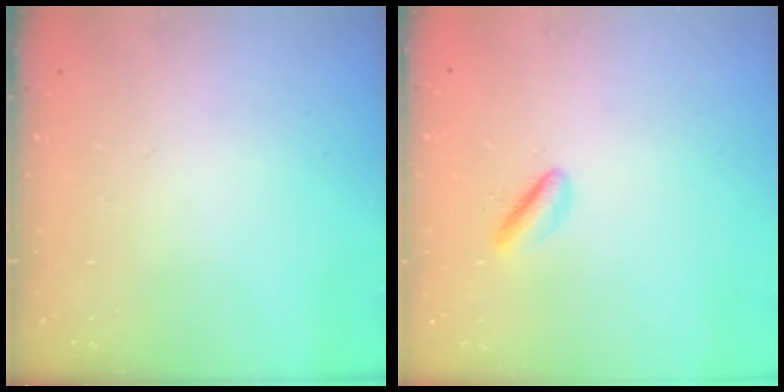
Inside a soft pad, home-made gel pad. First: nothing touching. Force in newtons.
{"total": 2.1, "press": 1.9, "slide": 0.9}